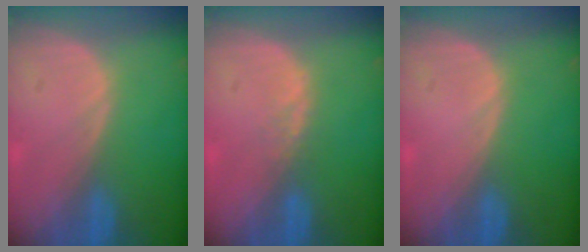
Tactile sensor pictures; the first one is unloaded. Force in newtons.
{"total": 1.0, "press": 1.0, "slide": 0.2}
{"total": 0.0}